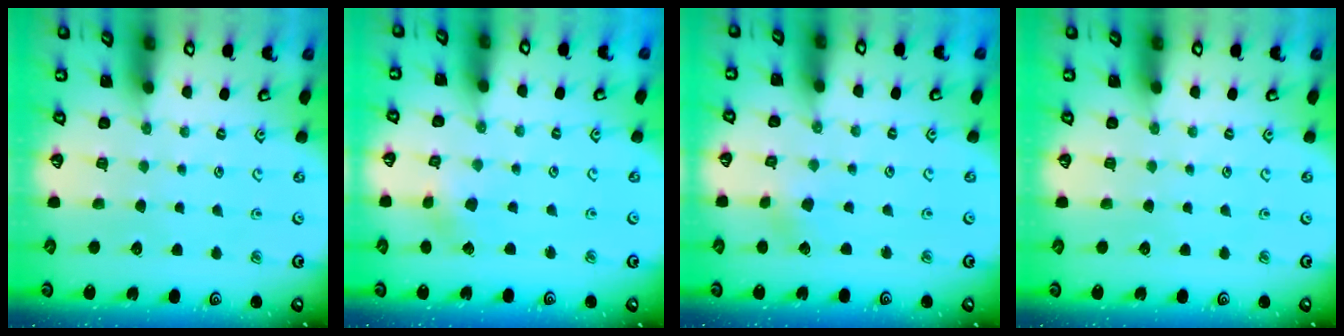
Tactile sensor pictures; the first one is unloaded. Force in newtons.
{"total": 2.4, "press": 2.4, "slide": 0.2}
{"total": 1.8, "press": 1.8, "slide": 0.3}
{"total": 0.0}